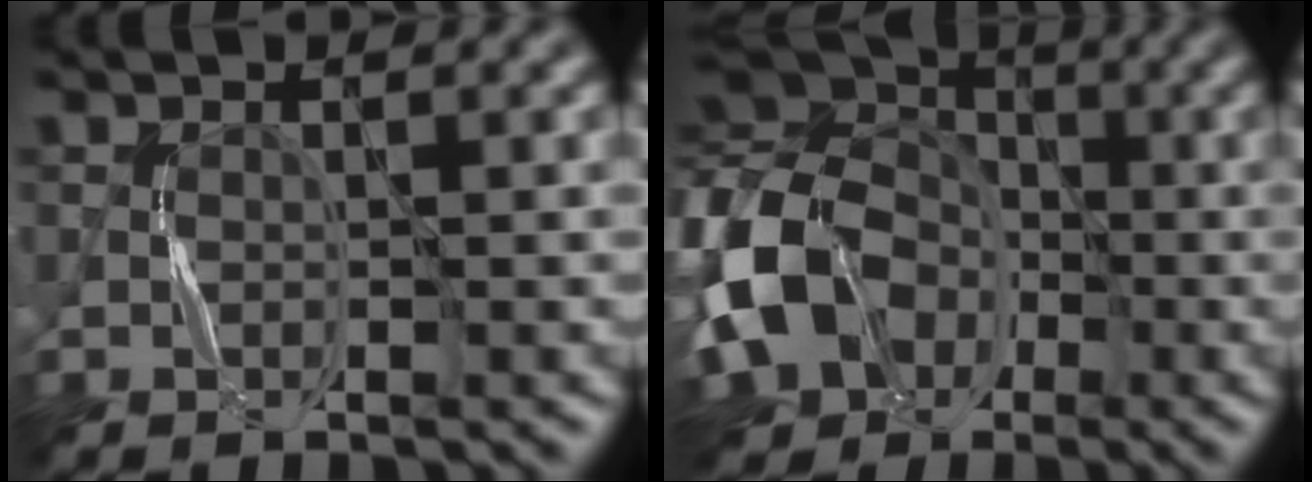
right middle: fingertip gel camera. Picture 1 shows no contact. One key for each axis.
{"total": 15.3, "fx": -3.6, "fy": 12.8, "fz": 7.6, "tx": -0.179, "ty": -0.008, "tz": -0.095}